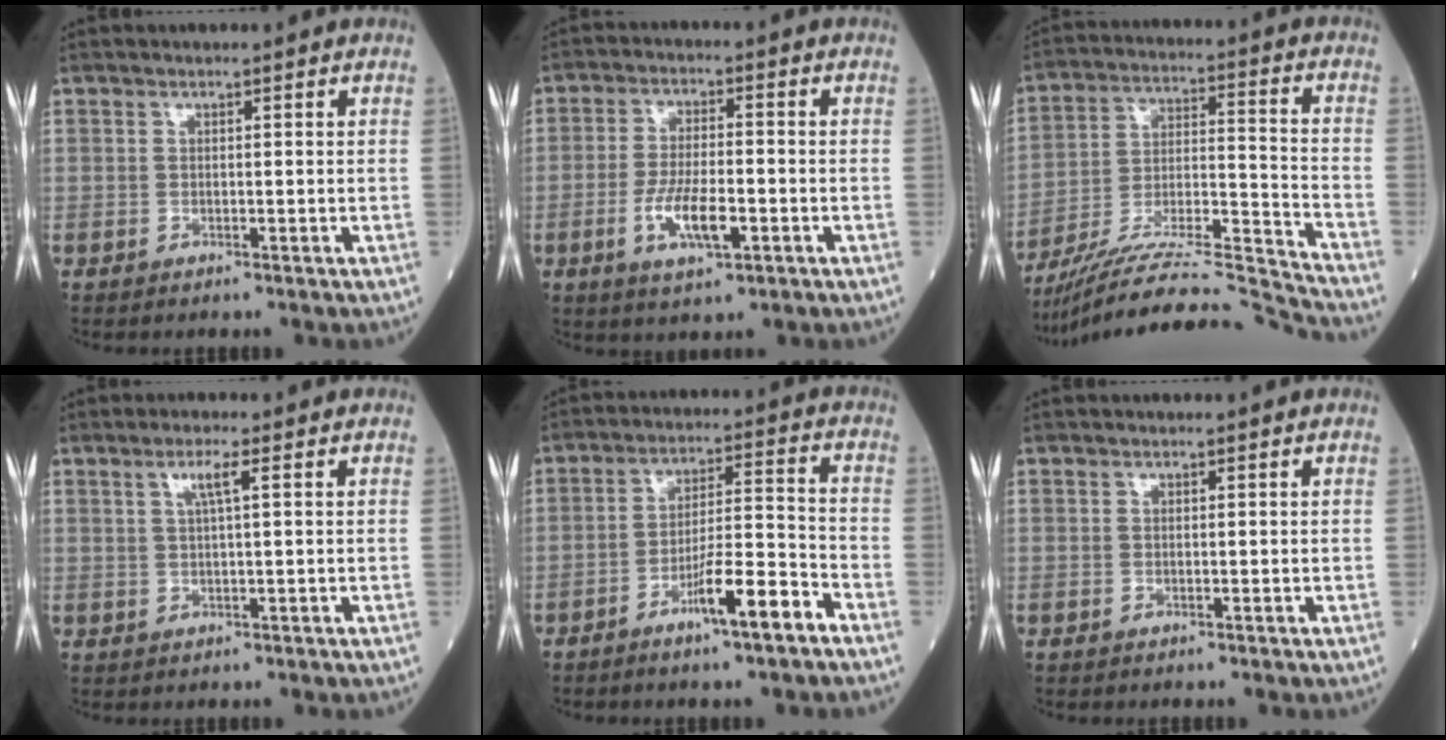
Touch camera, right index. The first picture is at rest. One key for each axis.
{"total": 7.5, "fx": -2.6, "fy": 2.0, "fz": 6.8, "tx": -0.134, "ty": -0.006, "tz": -0.046}
{"total": 21.1, "fx": -20.3, "fy": -2.7, "fz": 5.2, "tx": -0.101, "ty": -0.002, "tz": -0.328}
{"total": 2.8, "fx": 1.1, "fy": -0.2, "fz": 2.6, "tx": -0.053, "ty": 0.005, "tz": 0.021}
{"total": 9.0, "fx": -5.4, "fy": 0.5, "fz": 7.2, "tx": -0.118, "ty": 0.007, "tz": -0.090}
{"total": 0.0}